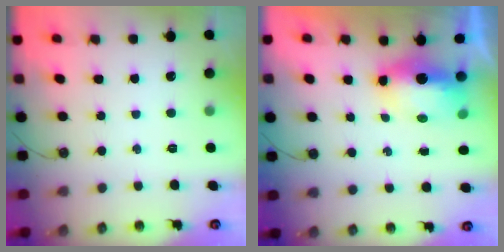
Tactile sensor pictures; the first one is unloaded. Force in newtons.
{"total": 7.8, "press": 7.6, "slide": 1.3}